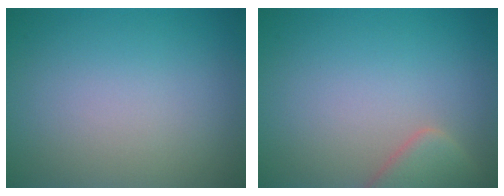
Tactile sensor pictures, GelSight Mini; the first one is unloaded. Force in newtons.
{"total": 3.0, "press": 3.0, "slide": 0.3}